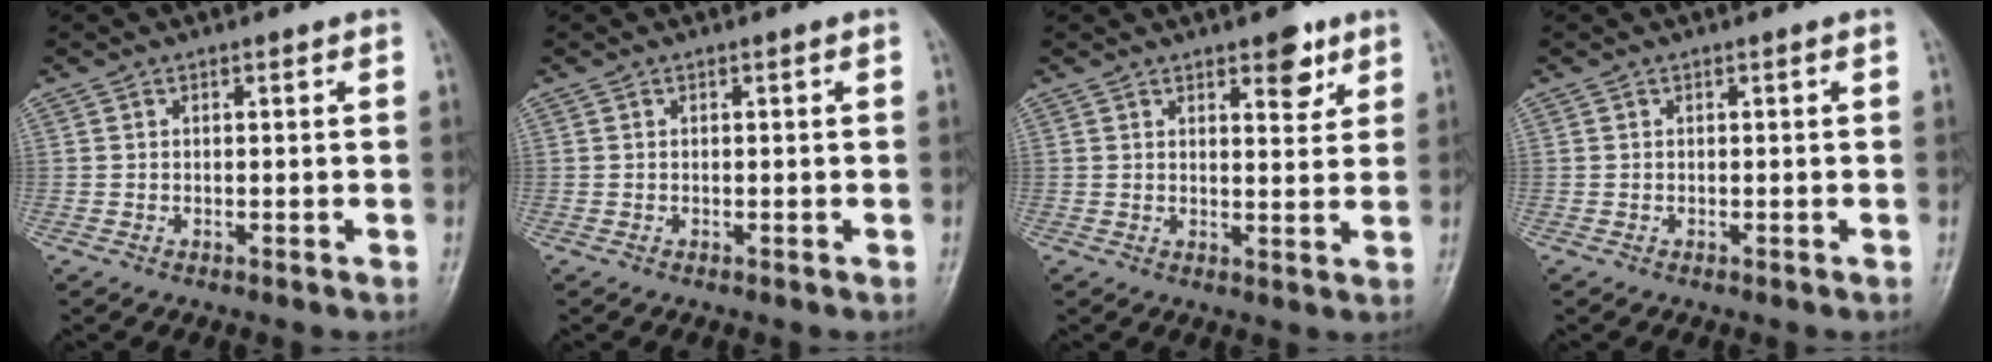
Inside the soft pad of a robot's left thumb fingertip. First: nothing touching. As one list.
[{"total": 0.0}, {"total": 5.0, "force": [3.3, 2.3, 3.1], "torque": [-0.020, -0.019, 0.044]}, {"total": 0.0}]